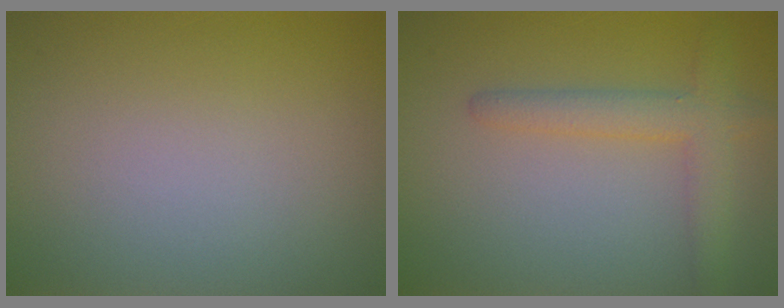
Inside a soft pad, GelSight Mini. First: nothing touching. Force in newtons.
{"total": 3.3, "press": 3.3, "slide": 0.2}